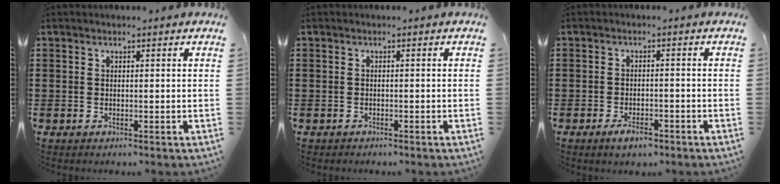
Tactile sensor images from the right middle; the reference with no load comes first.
{"total": 0.7, "force": [-0.6, 0.3, -0.1], "torque": [0.000, 0.003, -0.015]}
{"total": 2.8, "force": [-2.1, 1.1, 1.7], "torque": [-0.027, 0.005, -0.038]}